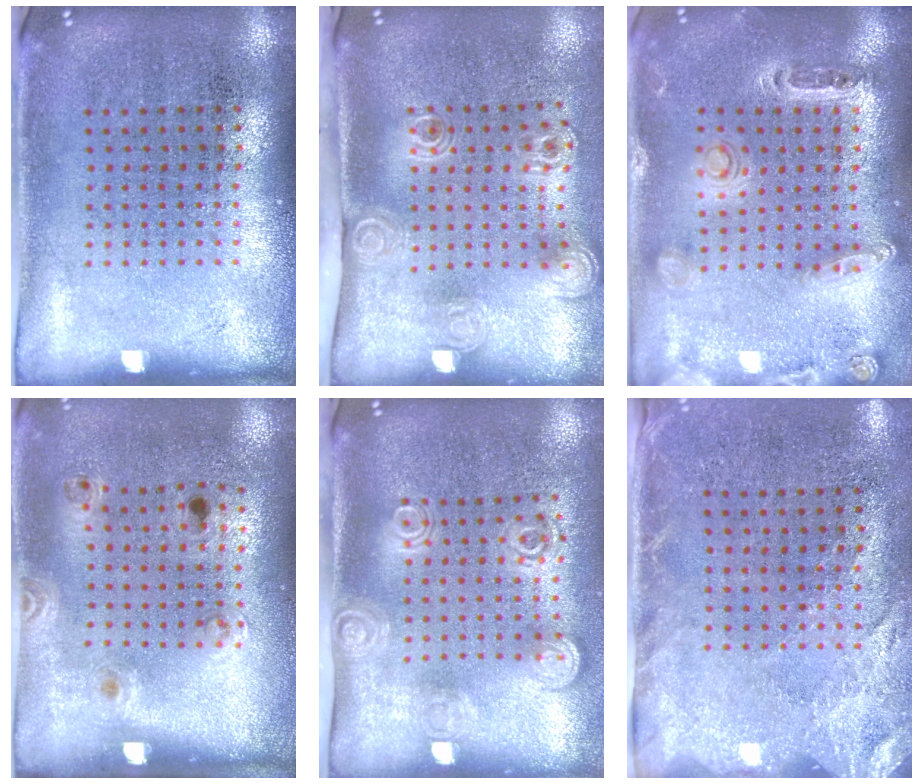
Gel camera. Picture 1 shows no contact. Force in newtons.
{"total": 2.2, "press": 1.6, "slide": 1.6}
{"total": 1.3, "press": 1.3, "slide": 0.2}
{"total": 1.3, "press": 0.7, "slide": 1.1}
{"total": 1.9, "press": 1.4, "slide": 1.3}
{"total": 2.6, "press": 2.1, "slide": 1.6}